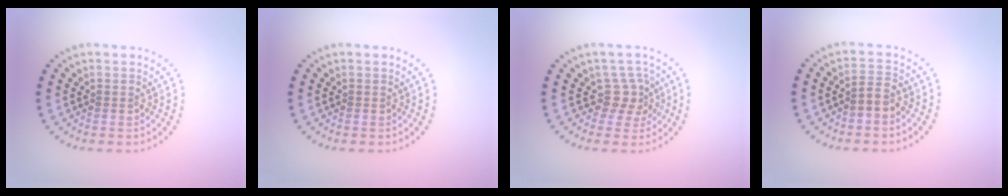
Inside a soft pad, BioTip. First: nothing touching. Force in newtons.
{"total": 0.0}
{"total": 2.4, "press": 1.7, "slide": 1.7}
{"total": 1.6, "press": 1.4, "slide": 0.8}